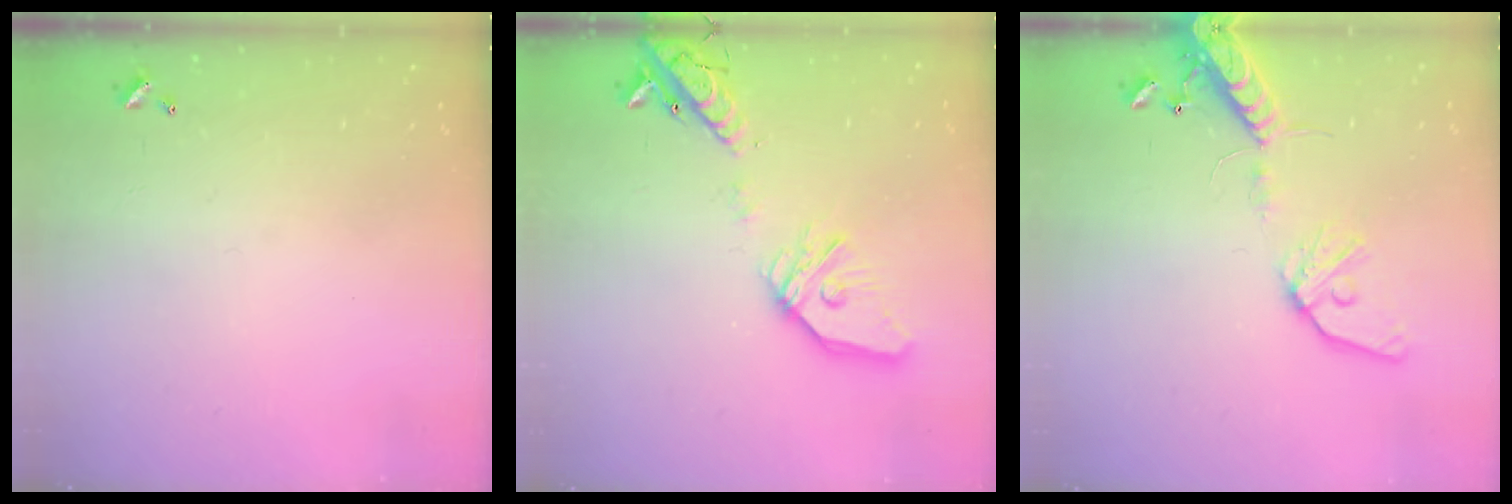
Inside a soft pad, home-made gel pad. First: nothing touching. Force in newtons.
{"total": 18.6, "press": 18.3, "slide": 3.1}
{"total": 14.1, "press": 13.8, "slide": 3.0}